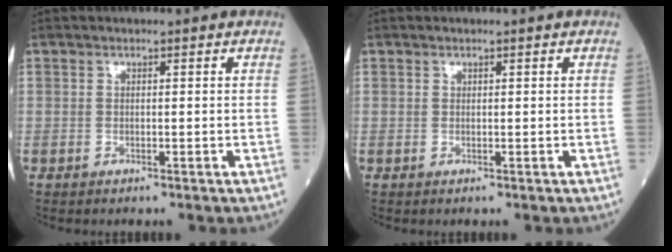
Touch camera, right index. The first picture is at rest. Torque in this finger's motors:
{"motor_torque": [0.01, -0.06, -0.02, -0.01]}